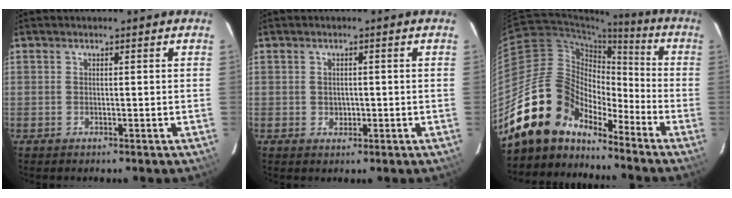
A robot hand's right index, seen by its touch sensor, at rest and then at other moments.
{"total": 1.7, "force": [-0.2, 1.6, 0.6], "torque": [-0.007, 0.002, -0.001]}
{"total": 16.1, "force": [-13.3, 7.6, 5.0], "torque": [-0.095, 0.029, -0.248]}